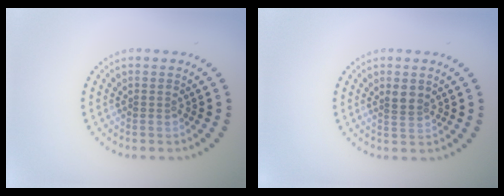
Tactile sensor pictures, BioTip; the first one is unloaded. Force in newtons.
{"total": 1.7, "press": 1.5, "slide": 0.8}